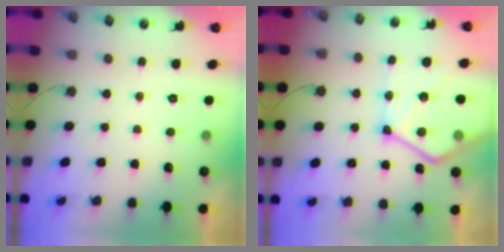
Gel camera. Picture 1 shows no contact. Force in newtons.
{"total": 19.7, "press": 19.6, "slide": 2.1}